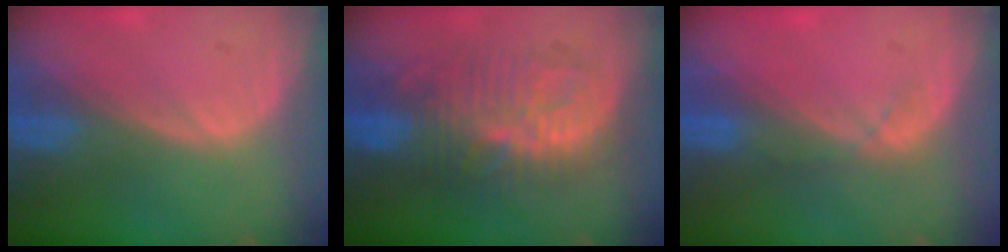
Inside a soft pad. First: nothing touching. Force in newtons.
{"total": 9.4, "press": 9.3, "slide": 1.4}
{"total": 2.1, "press": 1.9, "slide": 0.9}